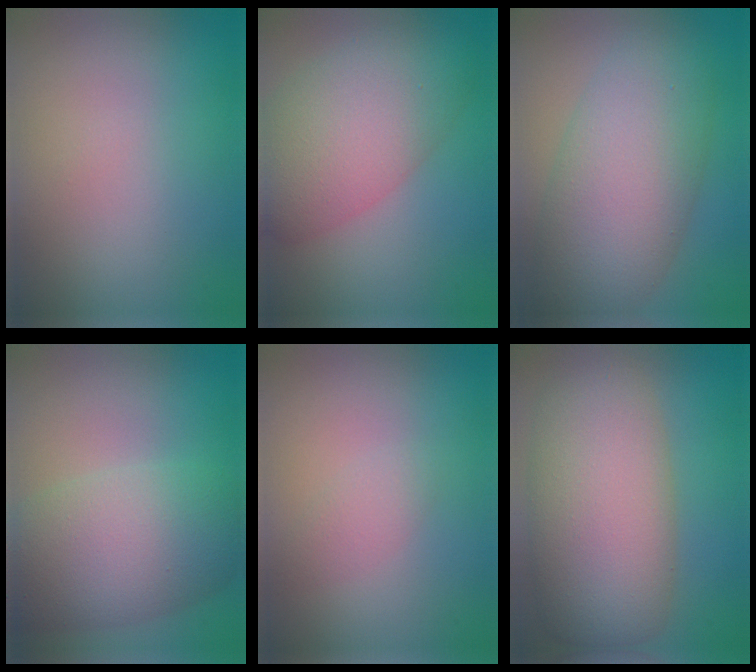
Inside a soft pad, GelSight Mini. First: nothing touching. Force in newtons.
{"total": 8.1, "press": 8.1, "slide": 0.4}
{"total": 9.2, "press": 9.2, "slide": 0.4}
{"total": 8.2, "press": 8.2, "slide": 0.4}
{"total": 1.4, "press": 1.4, "slide": 0.1}
{"total": 10.4, "press": 10.3, "slide": 0.5}